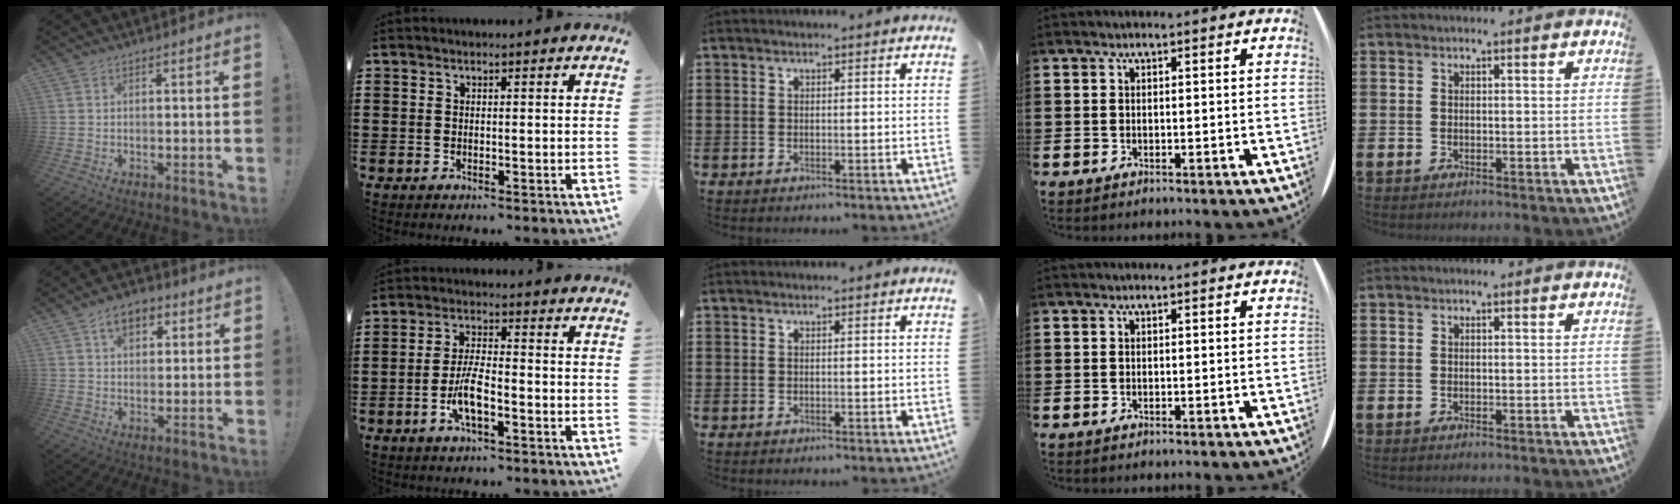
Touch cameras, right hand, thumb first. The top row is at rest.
{"thumb": {"total": 7.7, "force": [3.5, 5.2, 4.5], "torque": [-0.064, -0.002, 0.063]}, "index": {"total": 5.9, "force": [-2.4, 1.7, 5.1], "torque": [-0.110, -0.004, -0.049]}}